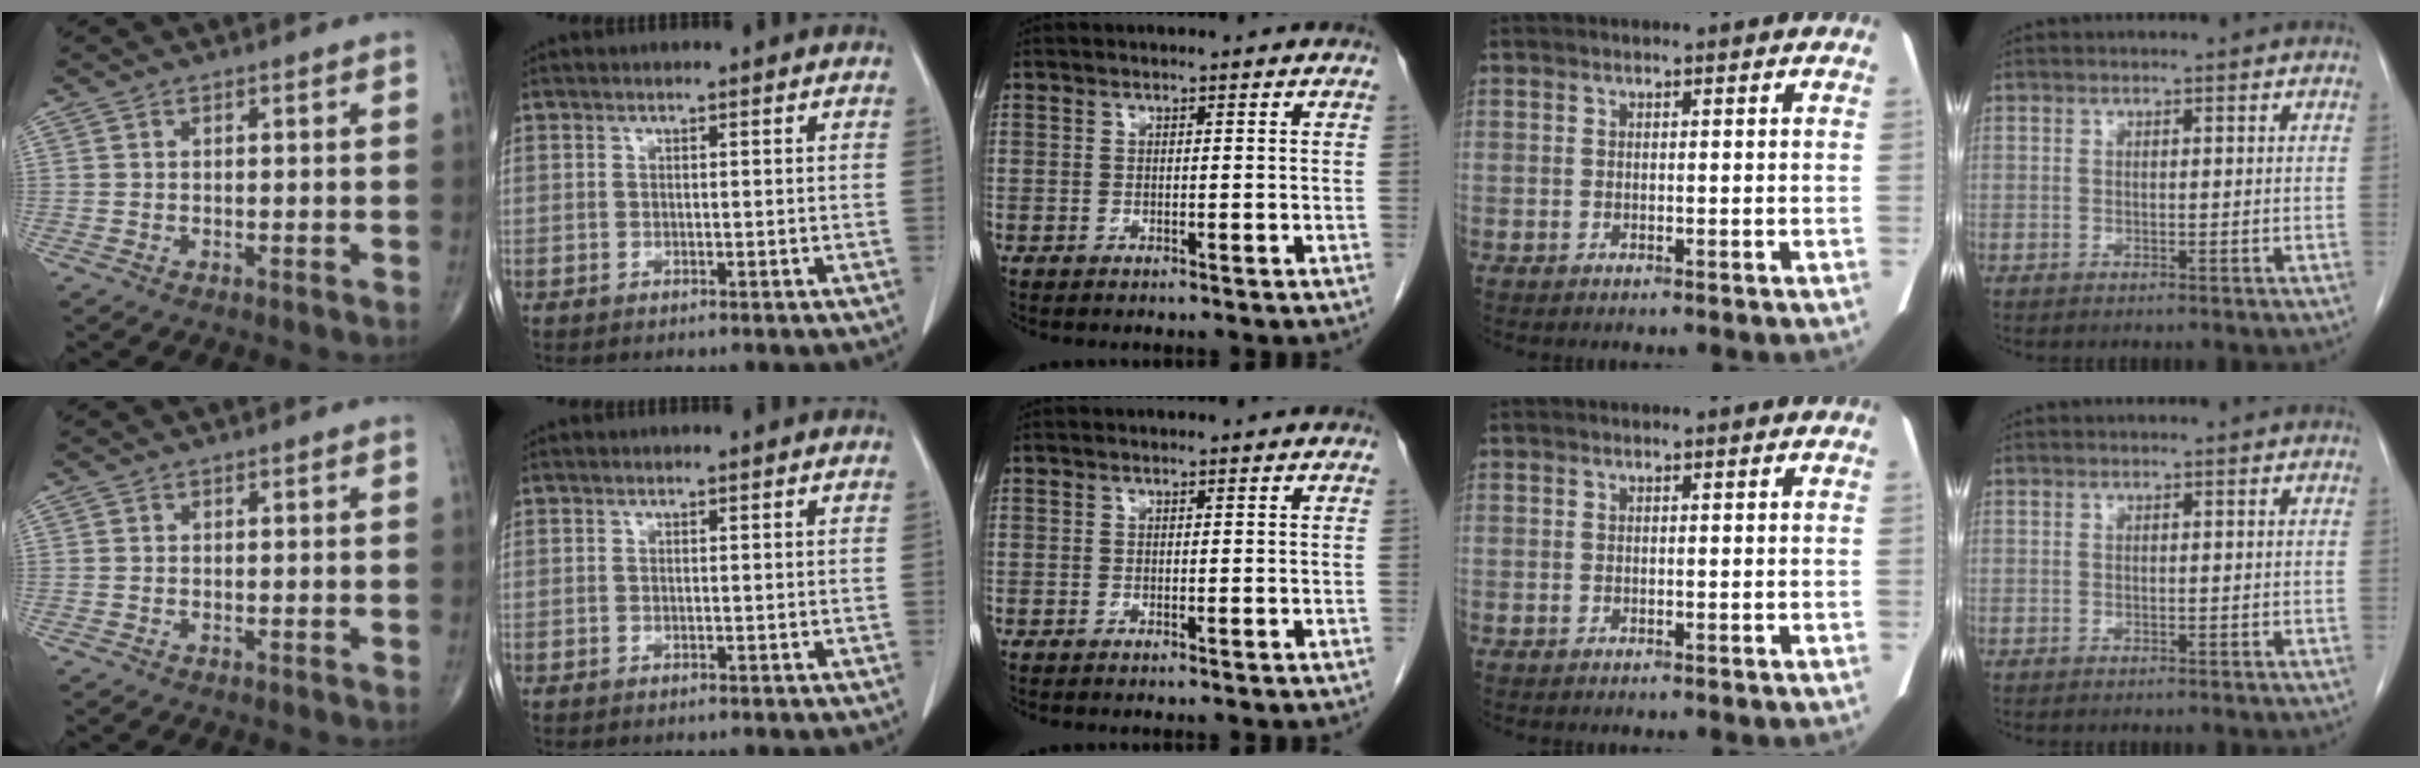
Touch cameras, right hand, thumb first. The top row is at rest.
{}